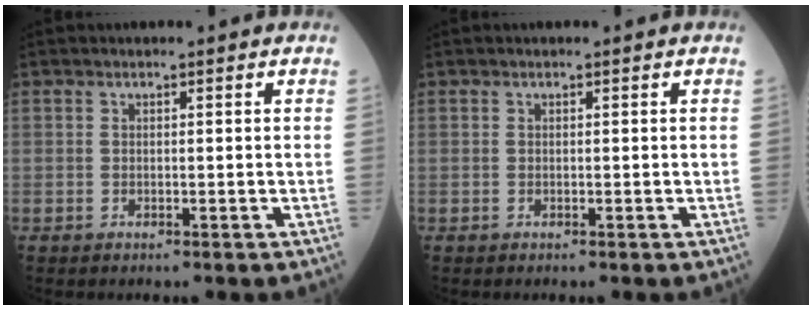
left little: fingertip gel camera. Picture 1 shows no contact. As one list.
[{"total": 0.0}]